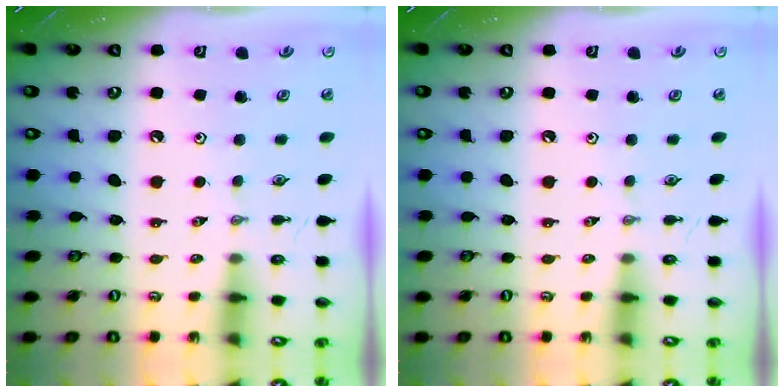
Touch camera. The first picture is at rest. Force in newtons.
{"total": 0.0}